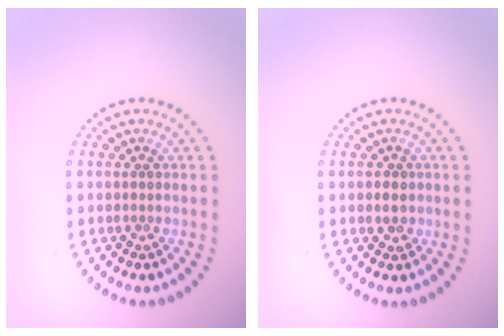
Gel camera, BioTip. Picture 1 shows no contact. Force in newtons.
{"total": 1.6, "press": 1.4, "slide": 0.6}